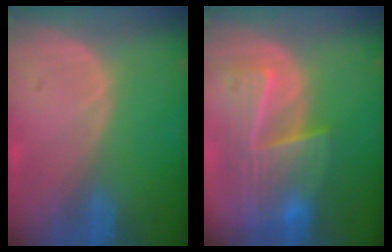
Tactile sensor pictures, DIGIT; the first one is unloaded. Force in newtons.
{"total": 8.9, "press": 8.1, "slide": 3.7}